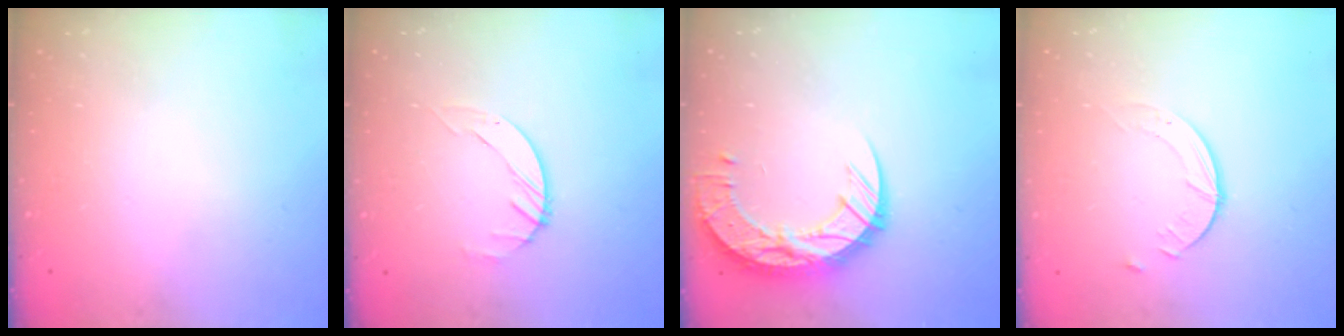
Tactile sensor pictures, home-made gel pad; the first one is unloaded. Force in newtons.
{"total": 1.4, "press": 1.4, "slide": 0.2}
{"total": 18.1, "press": 18.0, "slide": 1.4}
{"total": 1.8, "press": 1.8, "slide": 0.2}